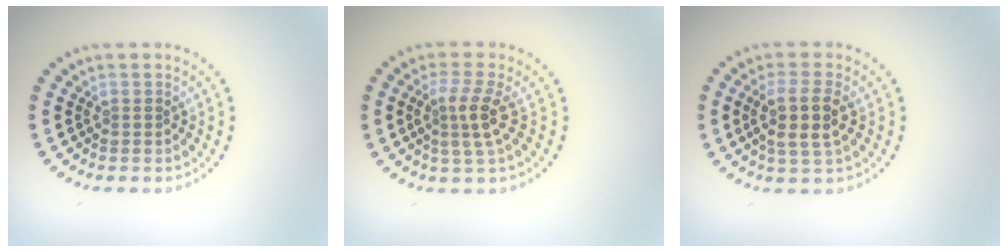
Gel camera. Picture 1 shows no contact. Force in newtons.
{"total": 2.8, "press": 2.4, "slide": 1.5}
{"total": 3.6, "press": 3.4, "slide": 1.4}